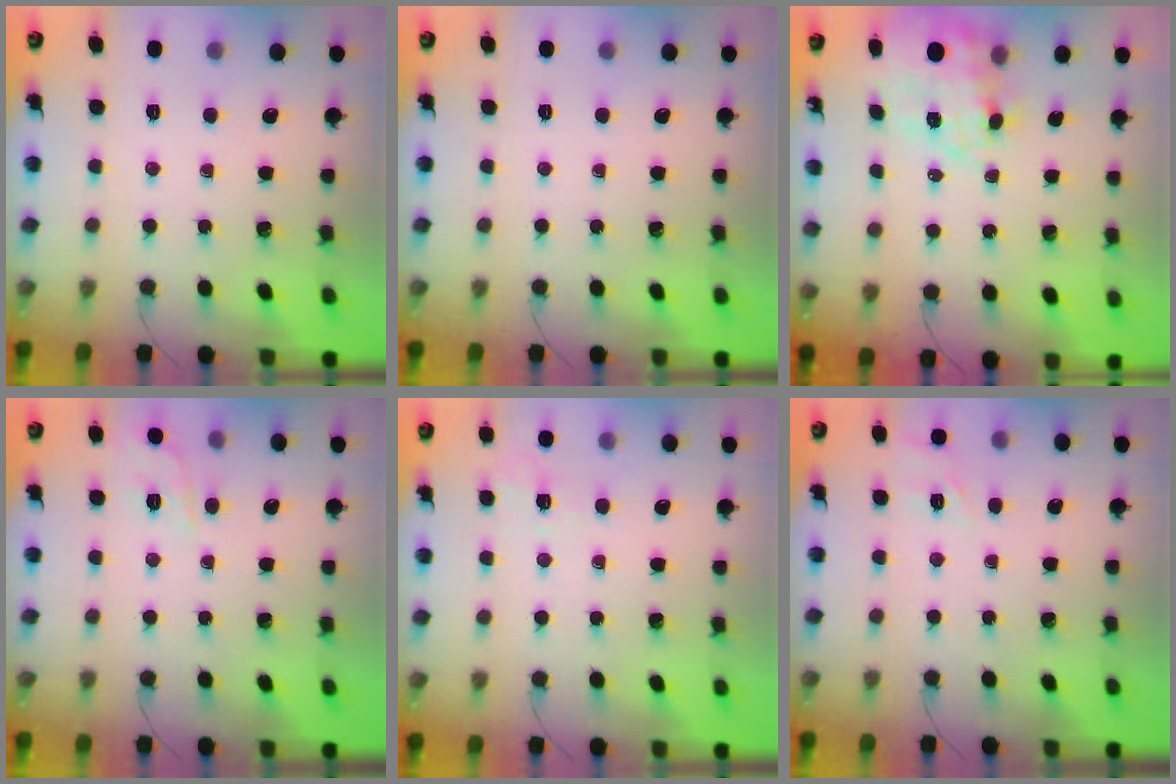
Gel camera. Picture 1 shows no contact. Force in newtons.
{"total": 0.0}
{"total": 15.7, "press": 15.3, "slide": 3.9}
{"total": 6.9, "press": 6.9, "slide": 1.1}
{"total": 2.2, "press": 1.3, "slide": 1.8}
{"total": 2.4, "press": 1.8, "slide": 1.5}